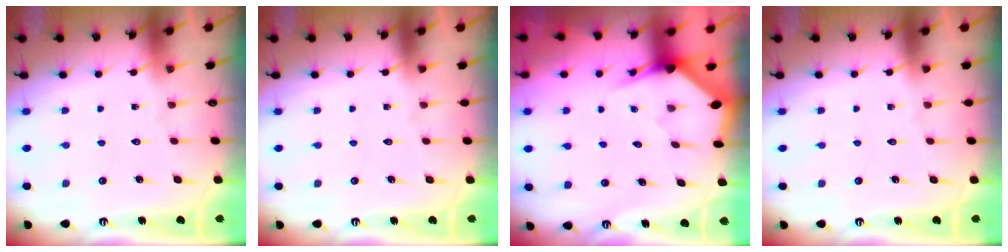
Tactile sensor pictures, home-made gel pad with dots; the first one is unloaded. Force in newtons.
{"total": 0.0}
{"total": 2.8, "press": 2.8, "slide": 0.1}
{"total": 0.0}